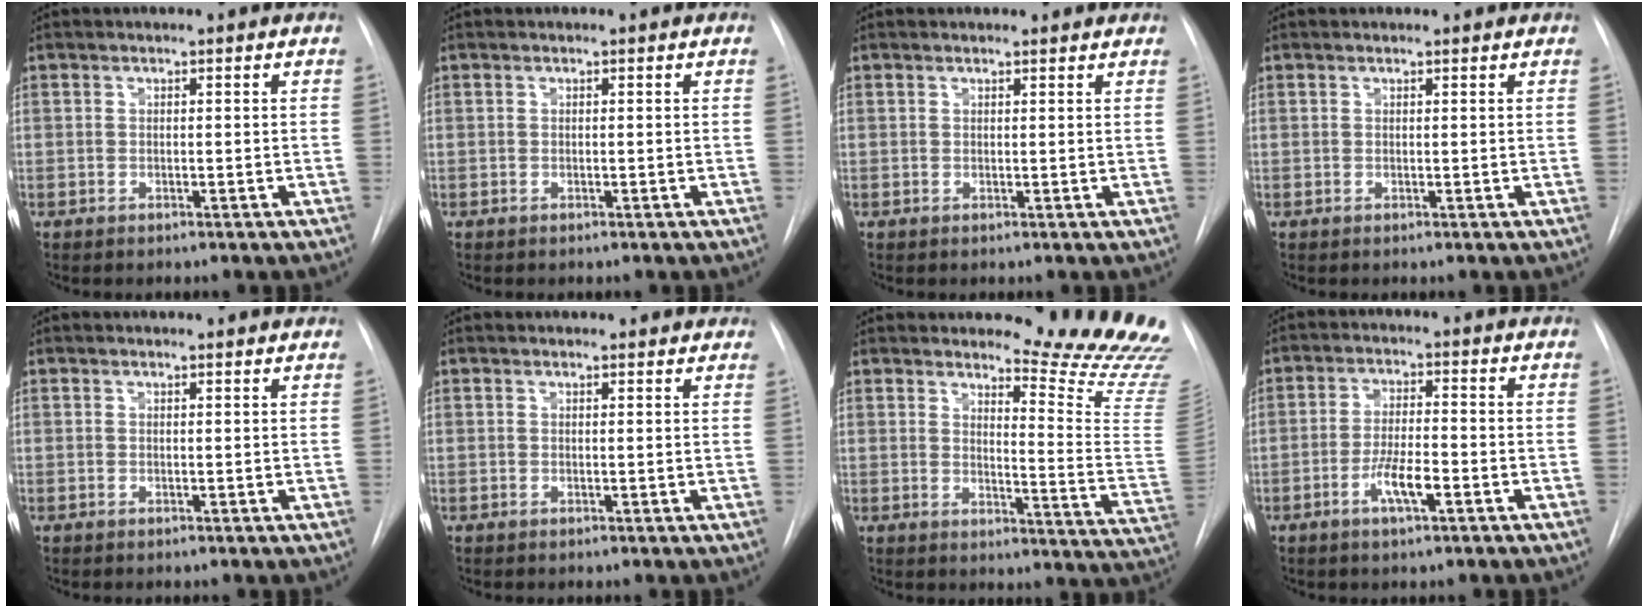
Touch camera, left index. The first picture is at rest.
{"total": 0.0}
{"total": 2.4, "force": [2.3, 0.4, 0.3], "torque": [-0.013, 0.005, 0.021]}
{"total": 0.8, "force": [0.8, 0.0, 0.0], "torque": [-0.009, 0.002, 0.011]}
{"total": 1.7, "force": [1.6, 0.2, 0.2], "torque": [-0.014, 0.005, 0.017]}
{"total": 3.4, "force": [3.1, 1.1, 0.6], "torque": [-0.006, 0.005, 0.025]}
{"total": 15.7, "force": [15.1, -1.2, 4.2], "torque": [-0.053, -0.161, 0.163]}
{"total": 5.2, "force": [-2.2, 0.9, 4.6], "torque": [-0.089, -0.002, -0.040]}